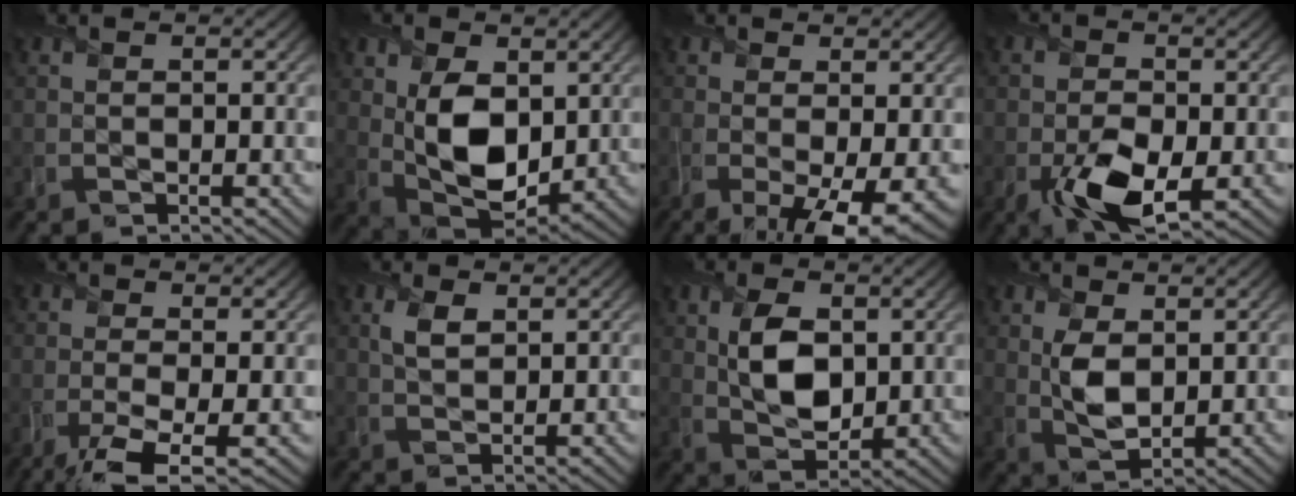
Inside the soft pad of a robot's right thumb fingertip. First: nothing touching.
{"total": 9.1, "force": [1.4, 5.8, 6.9], "torque": [-0.148, -0.011, 0.030]}
{"total": 7.7, "force": [-2.5, 2.5, 6.9], "torque": [-0.120, -0.018, -0.035]}
{"total": 7.1, "force": [-2.6, 4.0, 5.3], "torque": [-0.112, -0.025, -0.045]}
{"total": 5.7, "force": [-3.2, 1.1, 4.6], "torque": [-0.072, -0.007, -0.063]}
{"total": 2.7, "force": [1.3, 1.5, 1.9], "torque": [-0.047, 0.000, 0.026]}
{"total": 6.8, "force": [1.5, 4.3, 5.1], "torque": [-0.099, -0.002, 0.031]}
{"total": 4.7, "force": [0.8, 2.9, 3.6], "torque": [-0.080, -0.007, 0.023]}